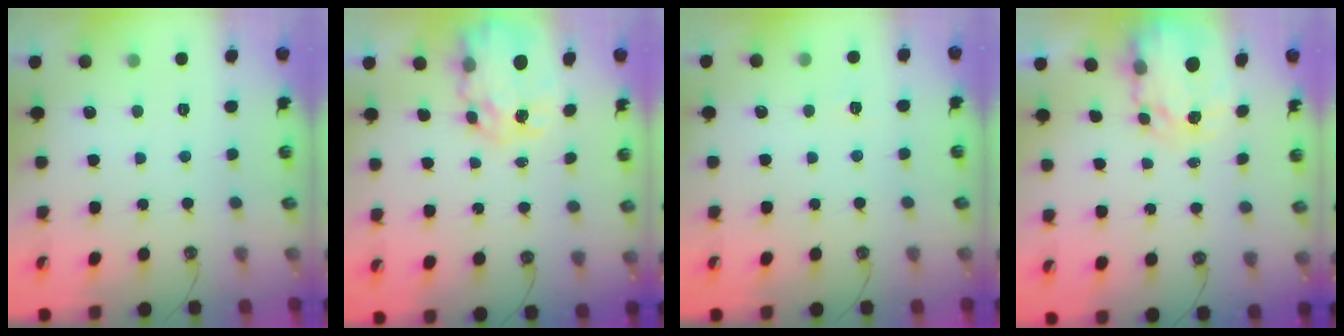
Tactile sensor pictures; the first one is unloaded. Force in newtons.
{"total": 8.7, "press": 8.7, "slide": 0.8}
{"total": 3.9, "press": 3.8, "slide": 0.4}
{"total": 3.9, "press": 3.9, "slide": 0.4}